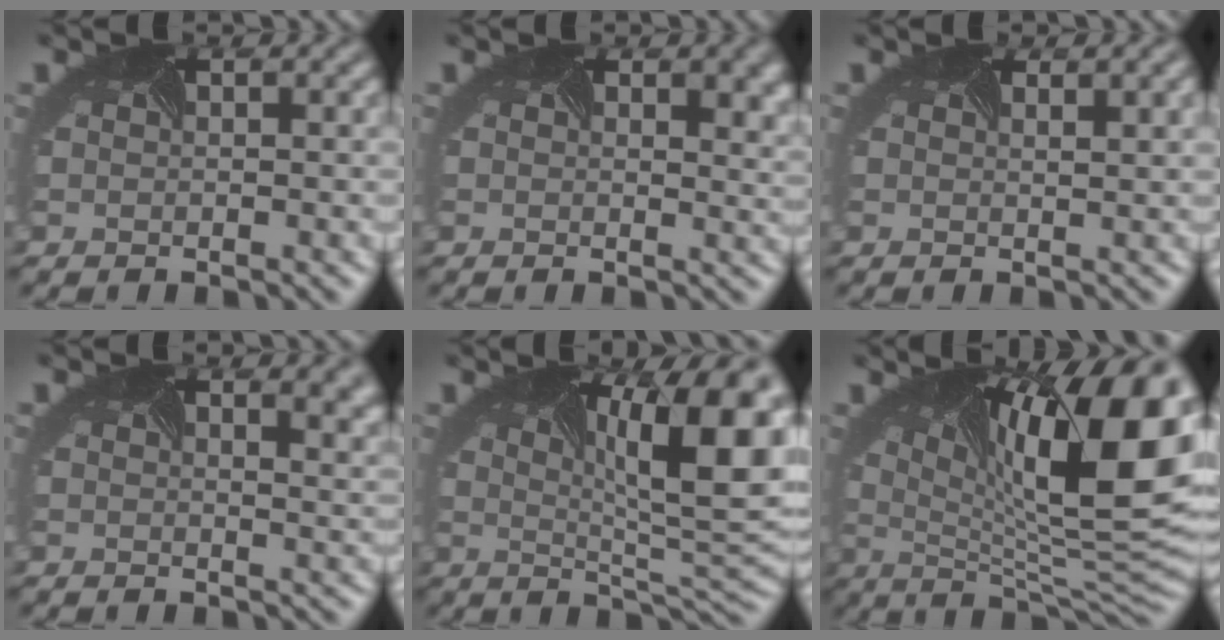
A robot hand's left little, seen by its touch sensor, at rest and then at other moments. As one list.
[{"total": 5.9, "force": [2.3, 3.2, 4.3], "torque": [-0.041, 0.004, 0.036]}, {"total": 1.8, "force": [0.9, 0.6, 1.4], "torque": [0.000, 0.012, -0.006]}, {"total": 8.9, "force": [4.3, 4.8, 6.0], "torque": [-0.066, 0.039, 0.046]}, {"total": 12.6, "force": [2.7, 4.2, 11.6], "torque": [-0.122, 0.007, 0.031]}, {"total": 17.2, "force": [4.5, 5.8, 15.6], "torque": [-0.213, 0.006, 0.085]}]